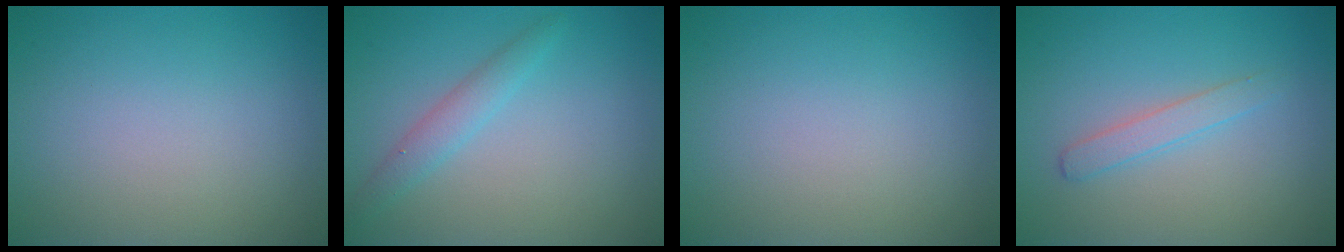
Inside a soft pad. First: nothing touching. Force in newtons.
{"total": 1.9, "press": 1.9, "slide": 0.0}
{"total": 0.0}
{"total": 1.6, "press": 1.6, "slide": 0.0}